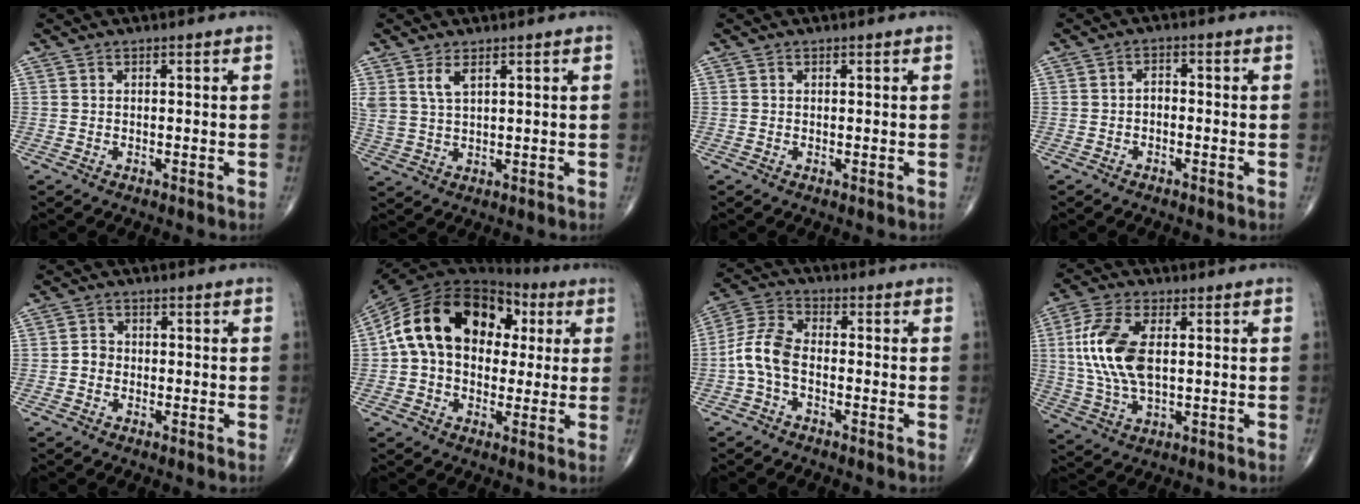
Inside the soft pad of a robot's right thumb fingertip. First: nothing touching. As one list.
[{"total": 4.4, "force": [2.3, 1.9, 3.2], "torque": [-0.070, -0.006, 0.055]}, {"total": 0.0}, {"total": 1.8, "force": [-0.7, 1.2, 1.1], "torque": [-0.008, 0.012, -0.018]}, {"total": 2.1, "force": [-0.6, 1.8, 0.9], "torque": [-0.003, 0.007, -0.018]}, {"total": 20.1, "force": [3.6, 13.9, 14.0], "torque": [-0.229, 0.035, 0.052]}, {"total": 7.4, "force": [-2.0, 4.1, 5.9], "torque": [-0.126, 0.028, -0.051]}, {"total": 13.4, "force": [1.6, 6.9, 11.4], "torque": [-0.247, 0.002, 0.033]}]